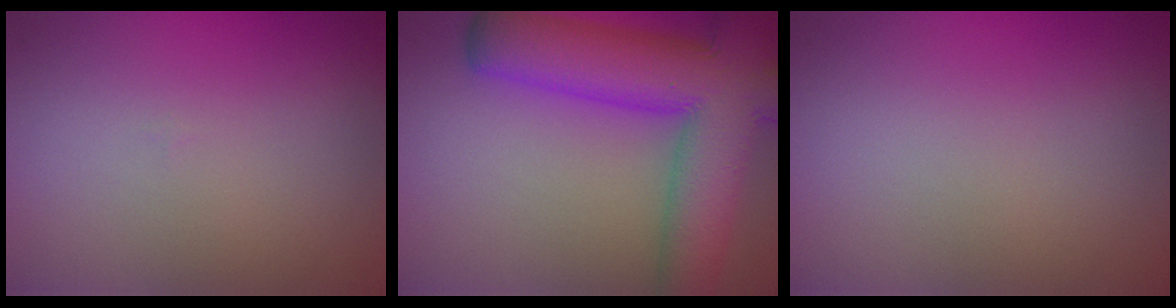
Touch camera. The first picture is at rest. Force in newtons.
{"total": 11.5, "press": 11.5, "slide": 0.6}
{"total": 0.0}